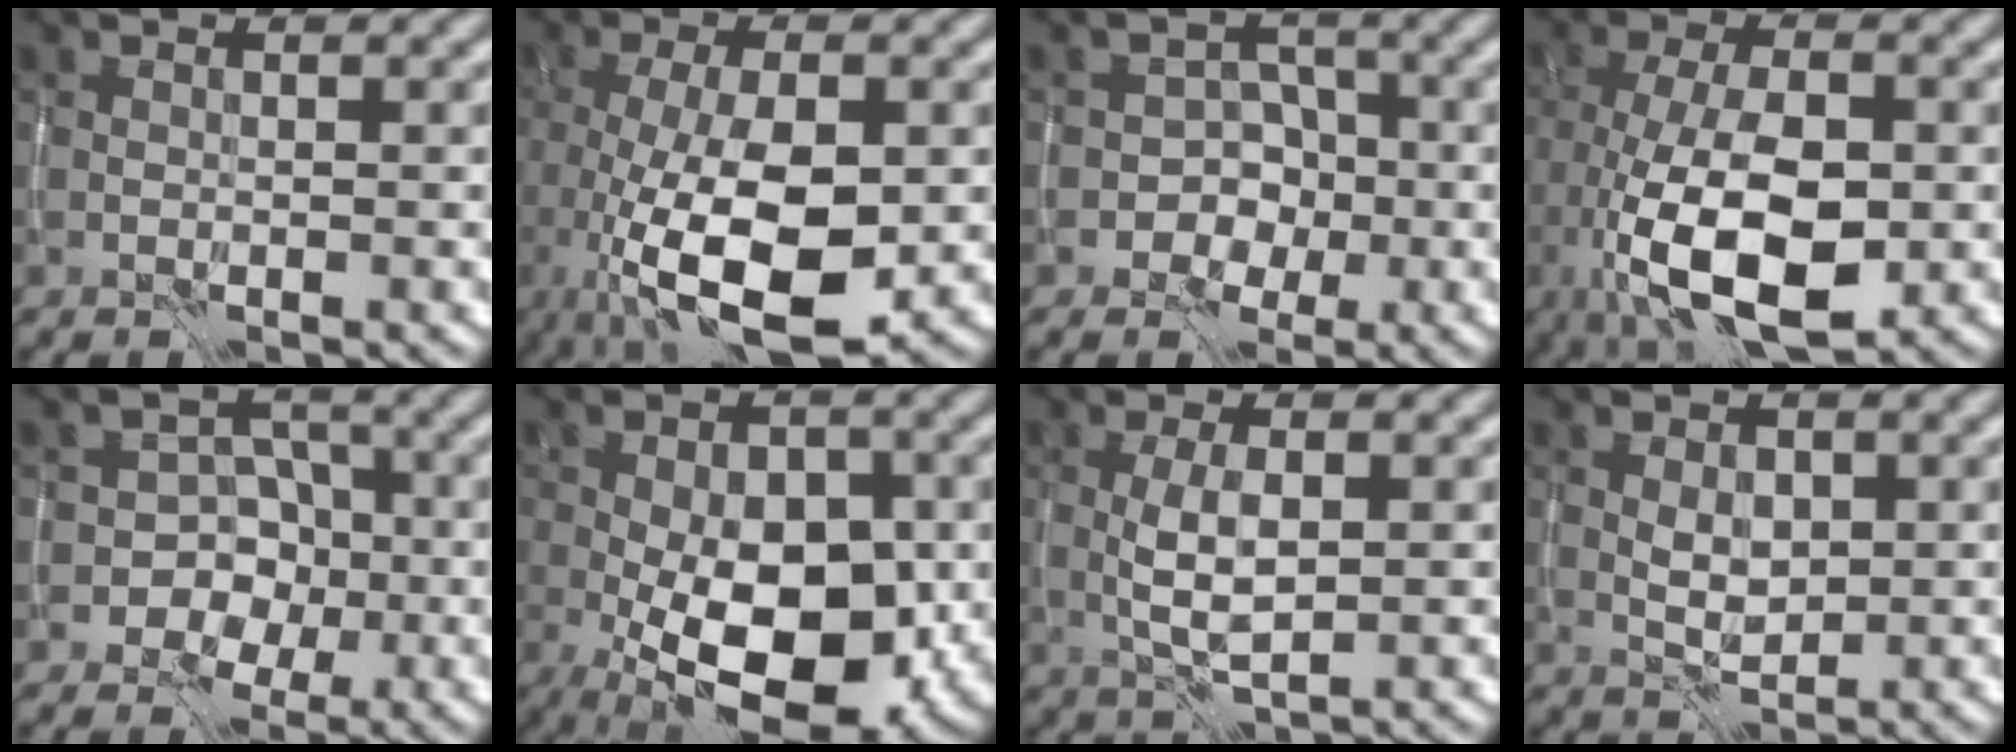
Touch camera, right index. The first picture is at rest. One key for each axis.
{"total": 9.9, "fx": -2.4, "fy": 3.9, "fz": 8.8, "tx": -0.170, "ty": -0.016, "tz": -0.036}
{"total": 4.2, "fx": -1.7, "fy": 3.6, "fz": 1.3, "tx": 0.023, "ty": 0.009, "tz": -0.045}
{"total": 10.5, "fx": -3.2, "fy": 4.7, "fz": 8.9, "tx": -0.168, "ty": -0.012, "tz": -0.052}
{"total": 5.5, "fx": -2.1, "fy": 4.8, "fz": 1.8, "tx": 0.019, "ty": 0.011, "tz": -0.058}
{"total": 12.8, "fx": -3.8, "fy": 6.7, "fz": 10.2, "tx": -0.162, "ty": -0.016, "tz": -0.059}
{"total": 3.2, "fx": -0.1, "fy": 1.1, "fz": 3.0, "tx": -0.067, "ty": -0.001, "tz": 0.001}
{"total": 1.9, "fx": 0.2, "fy": 1.3, "fz": 1.4, "tx": -0.027, "ty": -0.002, "tz": 0.006}